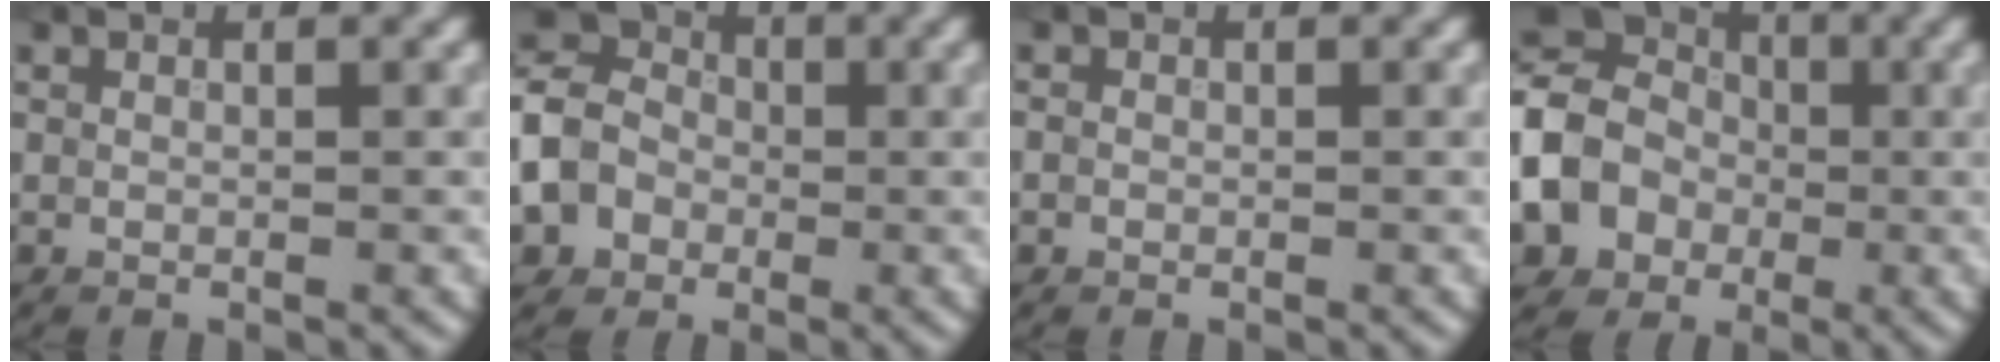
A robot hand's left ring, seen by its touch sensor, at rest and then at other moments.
{"total": 9.3, "force": [-2.1, 8.1, 4.0], "torque": [-0.095, 0.010, -0.067]}
{"total": 0.6, "force": [-0.2, 0.6, 0.1], "torque": [0.001, -0.004, -0.005]}
{"total": 10.3, "force": [-1.5, 8.7, 5.3], "torque": [-0.102, -0.013, -0.051]}